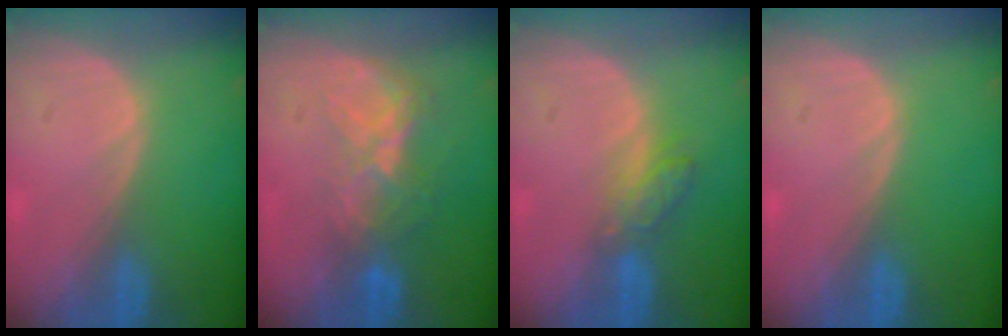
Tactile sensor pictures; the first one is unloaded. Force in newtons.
{"total": 6.7, "press": 5.9, "slide": 3.2}
{"total": 4.4, "press": 4.1, "slide": 1.6}
{"total": 0.0}